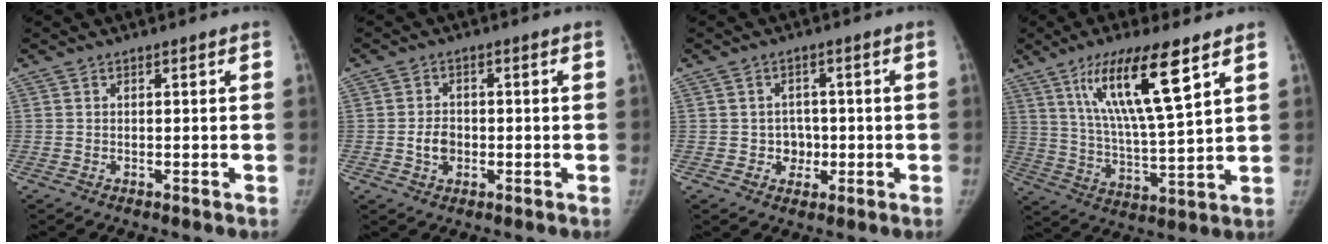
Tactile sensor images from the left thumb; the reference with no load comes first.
{"total": 3.4, "force": [-0.7, 2.6, 2.1], "torque": [-0.027, 0.006, -0.011]}
{"total": 3.6, "force": [-0.6, 3.3, 1.3], "torque": [0.009, 0.008, -0.008]}
{"total": 16.1, "force": [8.3, 2.5, 13.5], "torque": [-0.244, -0.041, 0.156]}